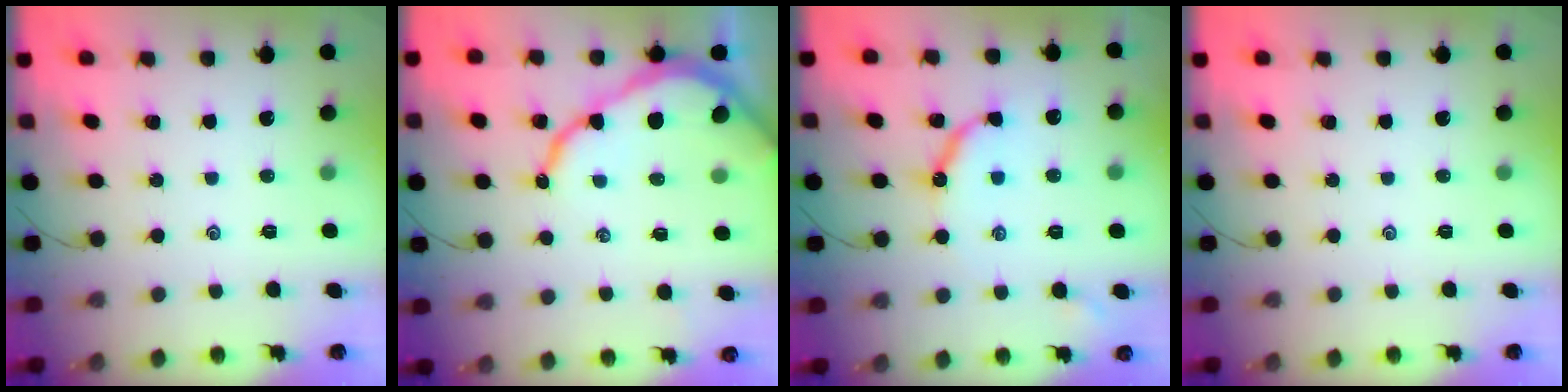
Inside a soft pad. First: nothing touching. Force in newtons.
{"total": 10.0, "press": 10.0, "slide": 0.9}
{"total": 9.4, "press": 9.4, "slide": 0.8}
{"total": 0.0}